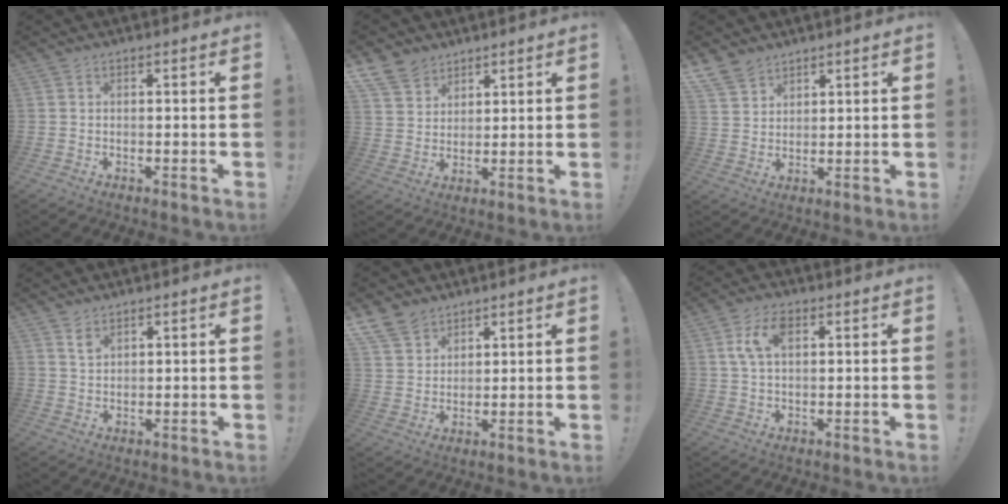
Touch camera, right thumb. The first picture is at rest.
{"total": 8.4, "force": [6.2, 5.3, 1.9], "torque": [-0.038, -0.039, 0.125]}
{"total": 6.4, "force": [5.1, 3.6, 1.6], "torque": [-0.031, -0.030, 0.100]}
{"total": 2.4, "force": [1.7, 1.3, 1.1], "torque": [-0.011, -0.011, 0.031]}
{"total": 7.9, "force": [6.0, 4.7, 1.9], "torque": [-0.042, -0.036, 0.122]}
{"total": 7.4, "force": [2.2, 3.9, 5.8], "torque": [-0.110, 0.007, 0.042]}